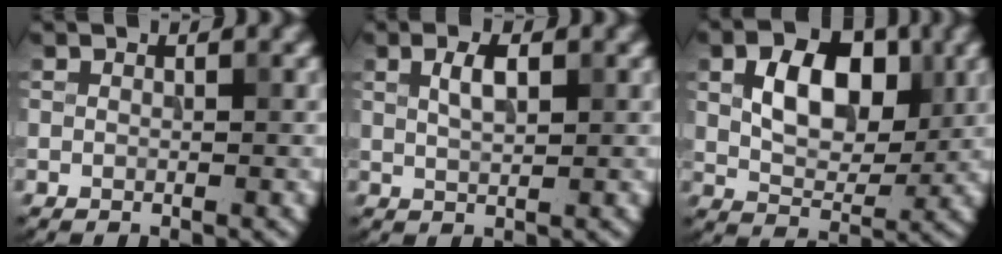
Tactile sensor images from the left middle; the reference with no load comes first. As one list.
[{"total": 2.2, "force": [0.8, 0.9, 1.8], "torque": [-0.038, 0.002, 0.017]}, {"total": 6.5, "force": [1.6, 4.1, 4.8], "torque": [-0.078, 0.000, 0.023]}]